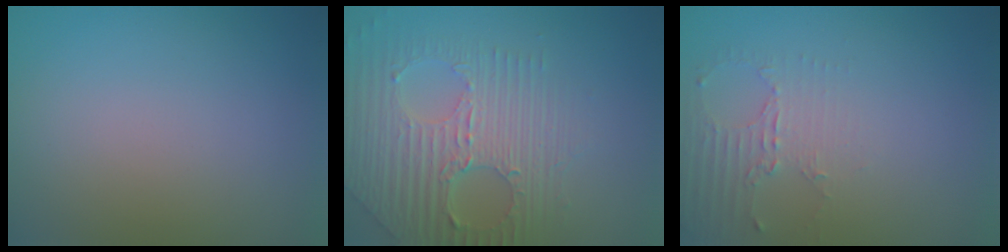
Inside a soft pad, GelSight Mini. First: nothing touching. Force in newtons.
{"total": 7.6, "press": 5.1, "slide": 5.6}
{"total": 2.2, "press": 1.7, "slide": 1.5}